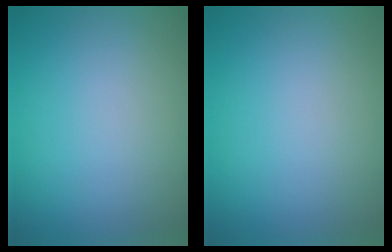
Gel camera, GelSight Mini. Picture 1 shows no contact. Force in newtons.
{"total": 0.0}